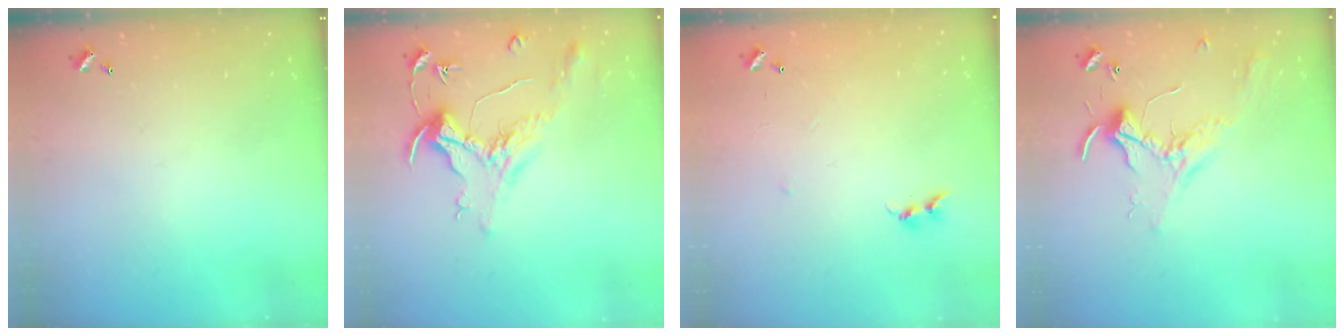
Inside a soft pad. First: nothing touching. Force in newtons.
{"total": 1.6, "press": 1.4, "slide": 0.7}
{"total": 5.1, "press": 5.0, "slide": 0.7}
{"total": 2.3, "press": 2.3, "slide": 0.5}